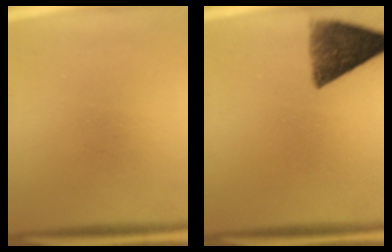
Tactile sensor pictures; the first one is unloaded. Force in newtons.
{"total": 9.3}